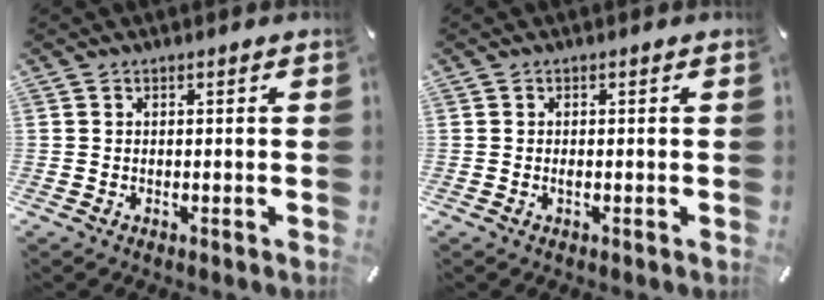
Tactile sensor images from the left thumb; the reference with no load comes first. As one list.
[{"total": 0.8, "force": [-0.2, 0.1, 0.8], "torque": [-0.015, -0.004, -0.003]}]